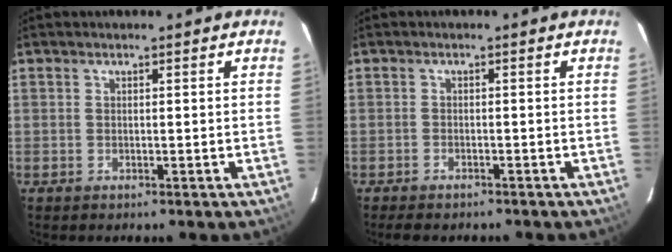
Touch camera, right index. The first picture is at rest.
{"total": 4.2, "force": [-3.6, 1.4, 1.6], "torque": [-0.041, -0.007, -0.053]}